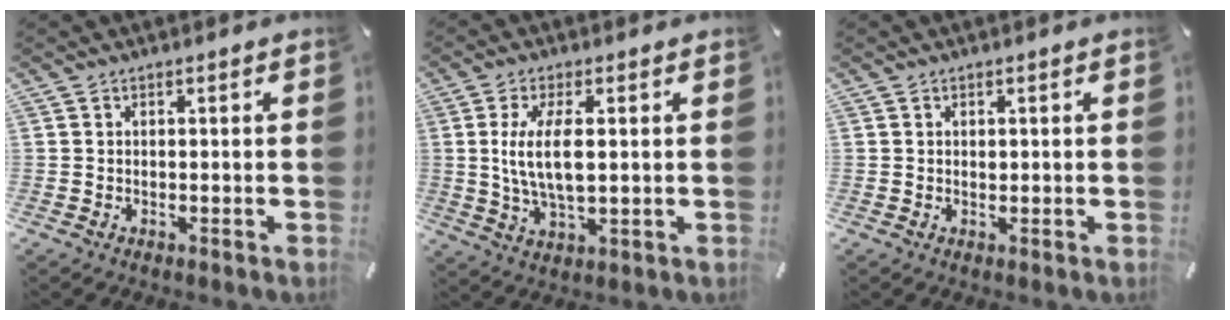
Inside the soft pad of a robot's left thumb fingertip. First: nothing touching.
{"total": 9.6, "force": [1.2, 3.8, 8.7], "torque": [-0.199, -0.008, 0.014]}
{"total": 0.6, "force": [0.2, 0.5, 0.2], "torque": [-0.005, 0.001, 0.003]}